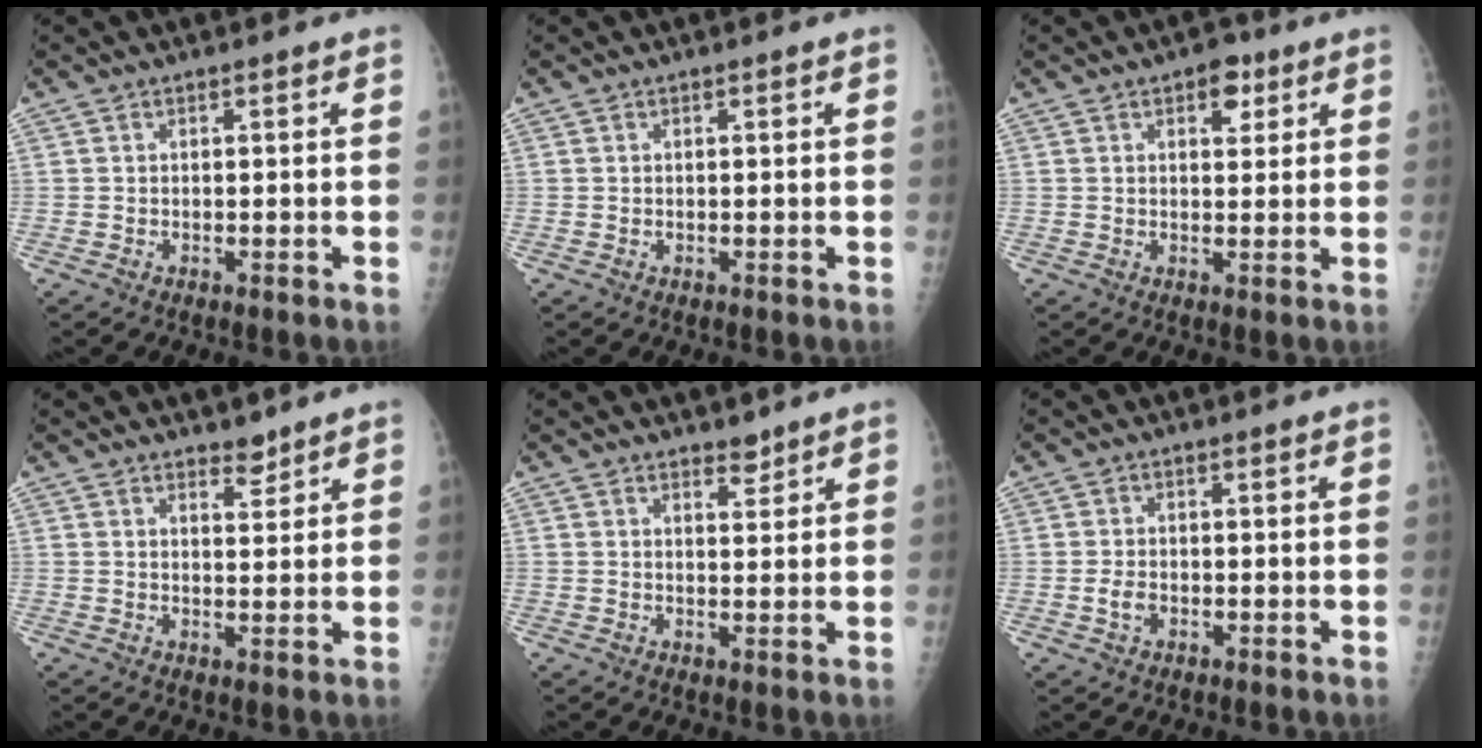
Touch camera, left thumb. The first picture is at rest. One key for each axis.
{"total": 0.0}
{"total": 4.5, "fx": 2.3, "fy": 2.6, "fz": 2.7, "tx": -0.013, "ty": -0.007, "tz": 0.027}
{"total": 2.8, "fx": 2.4, "fy": 1.2, "fz": 1.0, "tx": -0.001, "ty": -0.019, "tz": 0.037}
{"total": 2.4, "fx": 2.0, "fy": 1.0, "fz": 0.8, "tx": 0.002, "ty": -0.015, "tz": 0.030}
{"total": 2.2, "fx": -0.5, "fy": 1.5, "fz": 1.5, "tx": -0.023, "ty": 0.002, "tz": -0.011}